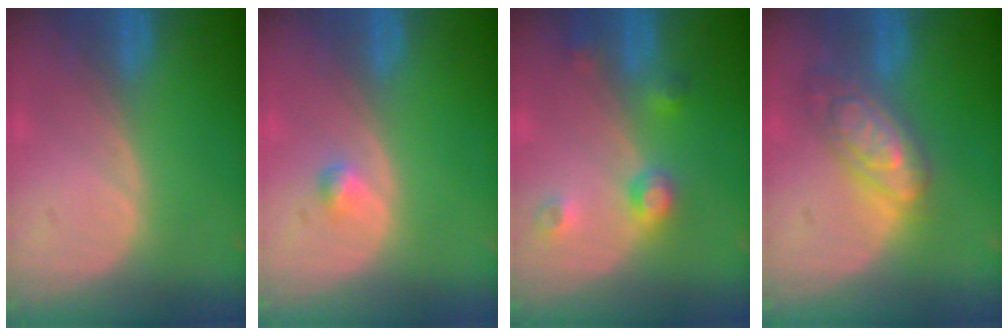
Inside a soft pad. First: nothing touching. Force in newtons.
{"total": 1.3, "press": 1.2, "slide": 0.1}
{"total": 4.3, "press": 3.8, "slide": 1.9}
{"total": 7.5, "press": 7.4, "slide": 0.6}